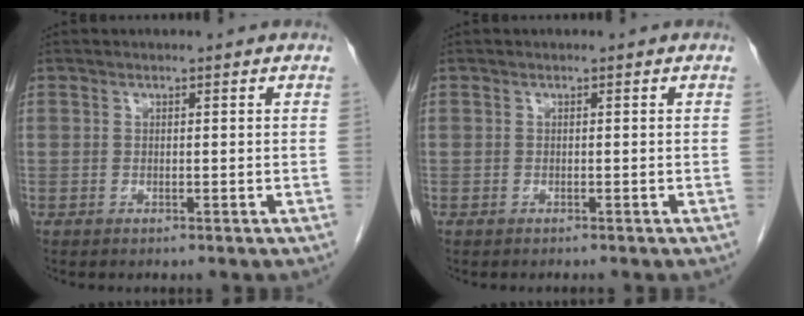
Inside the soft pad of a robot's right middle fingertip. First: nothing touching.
{"total": 0.7, "force": [-0.6, 0.1, 0.3], "torque": [-0.005, -0.001, -0.009]}